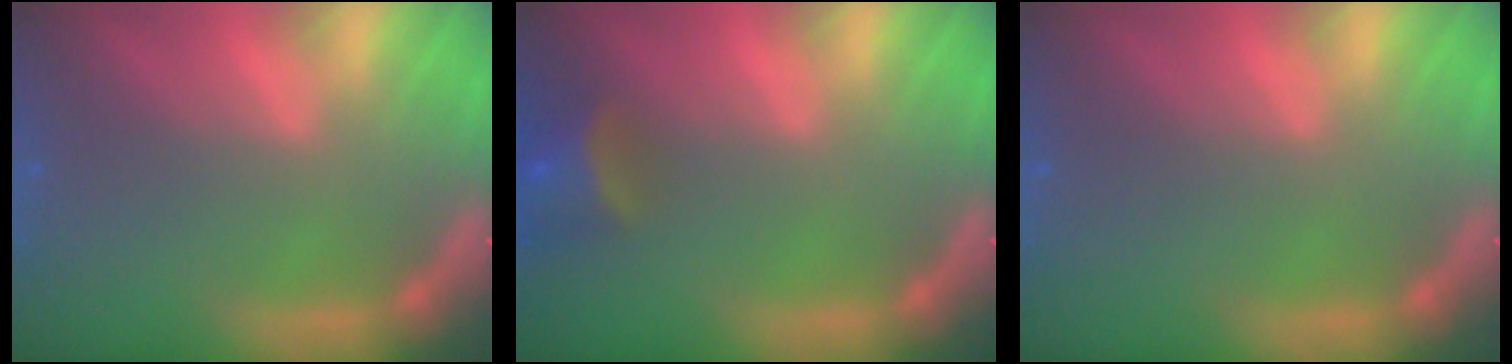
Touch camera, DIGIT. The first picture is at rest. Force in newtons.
{"total": 4.0}
{"total": 0.0}